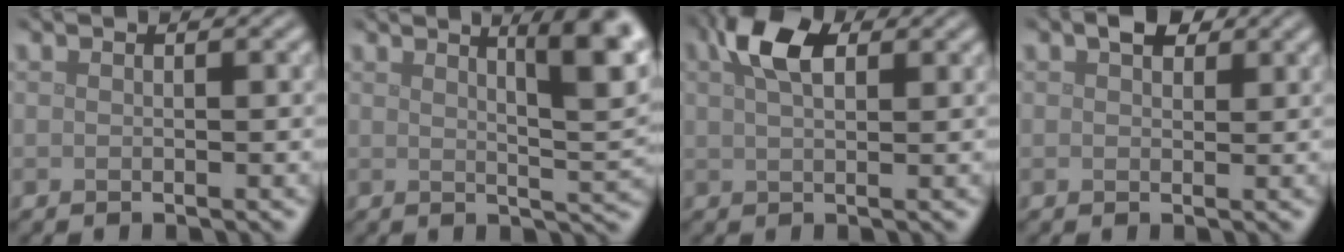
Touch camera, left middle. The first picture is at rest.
{"total": 7.9, "force": [3.7, 2.1, 6.6], "torque": [-0.051, 0.019, 0.042]}
{"total": 4.4, "force": [2.0, 2.2, 3.3], "torque": [-0.069, 0.009, 0.034]}
{"total": 2.3, "force": [1.1, 1.5, 1.3], "torque": [-0.021, 0.001, 0.016]}